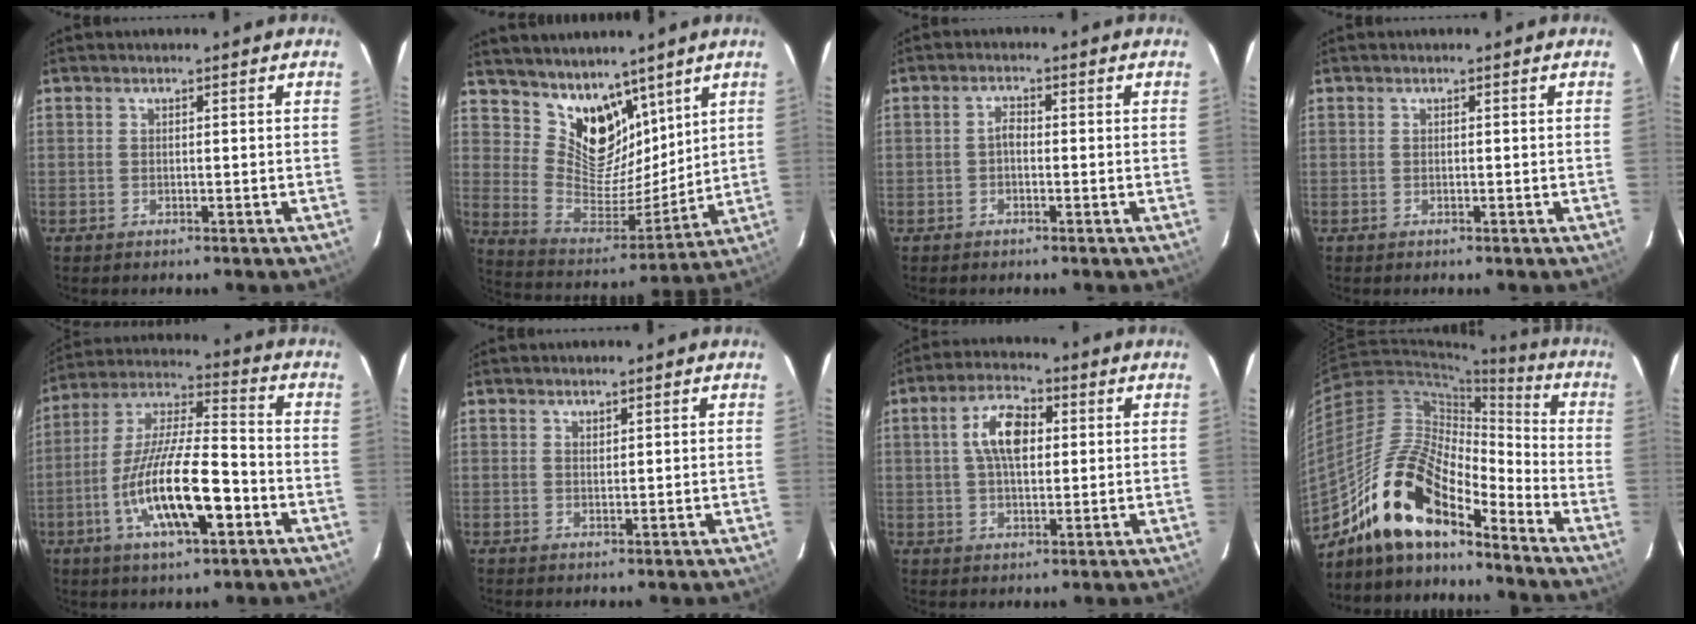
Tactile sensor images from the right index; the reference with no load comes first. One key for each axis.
{"total": 14.0, "fx": 9.9, "fy": 8.0, "fz": 5.7, "tx": -0.111, "ty": -0.006, "tz": 0.194}
{"total": 1.8, "fx": -0.8, "fy": 1.0, "fz": 1.3, "tx": -0.027, "ty": 0.008, "tz": -0.016}
{"total": 0.0}
{"total": 17.3, "fx": -6.2, "fy": 4.7, "fz": 15.4, "tx": -0.297, "ty": -0.009, "tz": -0.111}
{"total": 0.9, "fx": 0.8, "fy": 0.4, "fz": 0.2, "tx": -0.004, "ty": 0.000, "tz": 0.014}
{"total": 8.4, "fx": 1.7, "fy": 4.2, "fz": 7.0, "tx": -0.129, "ty": 0.018, "tz": 0.031}
{"total": 17.5, "fx": -13.0, "fy": 6.0, "fz": 10.0, "tx": -0.188, "ty": 0.006, "tz": -0.254}